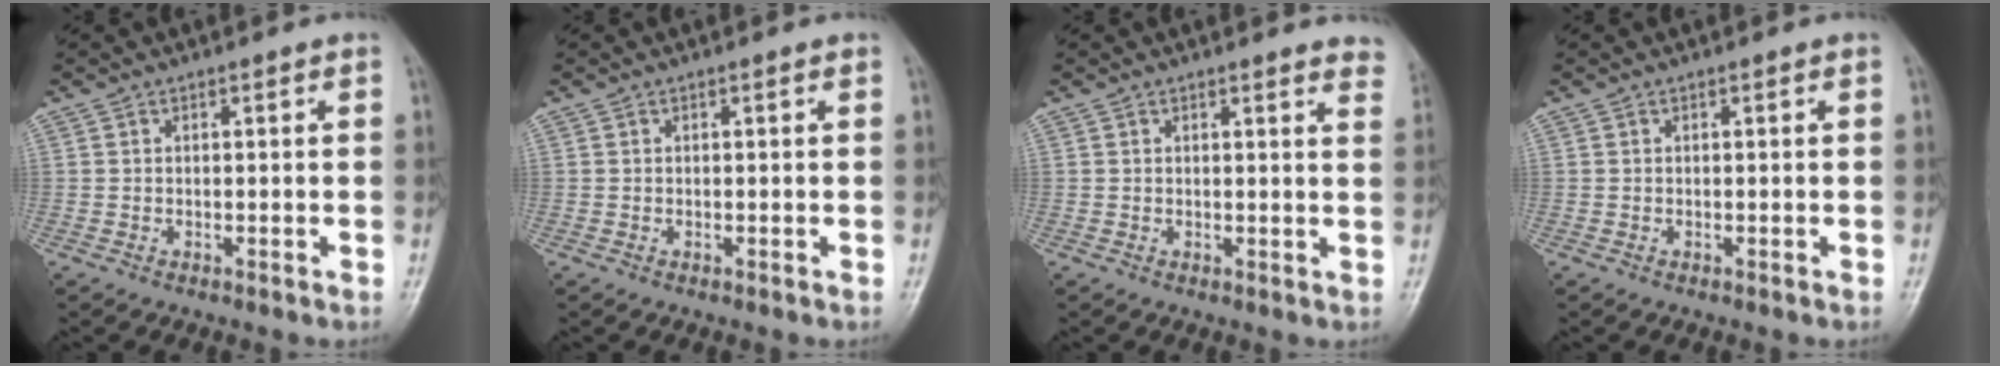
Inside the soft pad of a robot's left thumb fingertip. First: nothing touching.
{"total": 0.0}
{"total": 5.2, "force": [4.9, 1.1, 1.3], "torque": [0.007, -0.022, 0.032]}
{"total": 0.0}